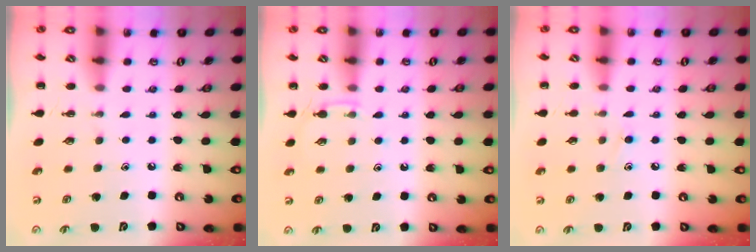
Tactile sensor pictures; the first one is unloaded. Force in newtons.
{"total": 4.0, "press": 3.8, "slide": 1.3}
{"total": 7.1, "press": 6.7, "slide": 2.3}